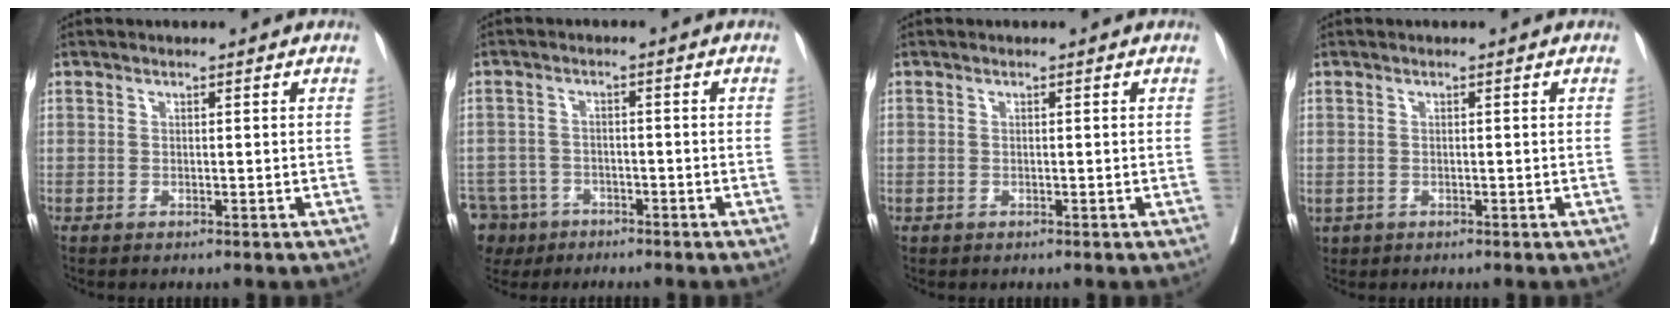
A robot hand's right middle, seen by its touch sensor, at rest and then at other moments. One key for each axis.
{"total": 10.5, "fx": -6.6, "fy": 7.8, "fz": 2.5, "tx": -0.084, "ty": -0.006, "tz": -0.106}
{"total": 0.7, "fx": -0.2, "fy": 0.7, "fz": -0.1, "tx": 0.006, "ty": 0.007, "tz": -0.005}
{"total": 2.0, "fx": -0.7, "fy": 1.5, "fz": 1.1, "tx": -0.033, "ty": -0.002, "tz": -0.004}